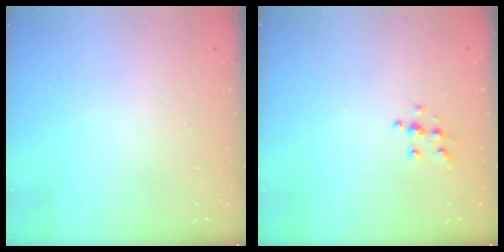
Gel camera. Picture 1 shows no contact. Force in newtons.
{"total": 5.9, "press": 5.9, "slide": 0.5}